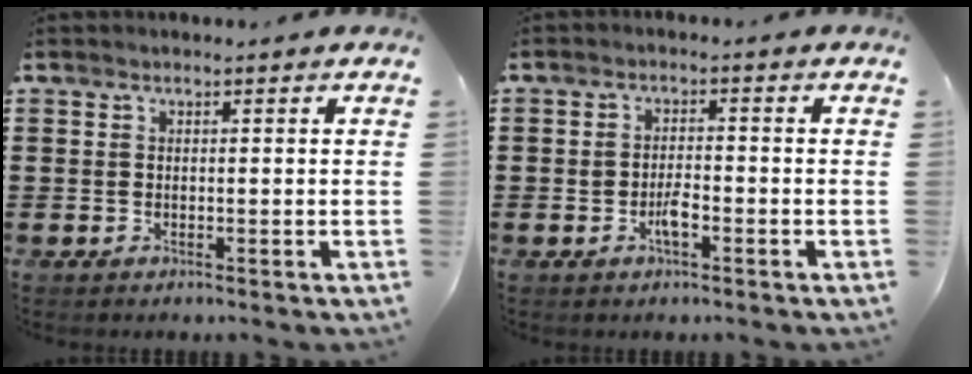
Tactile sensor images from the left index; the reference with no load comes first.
{"total": 3.0, "force": [-1.2, 1.0, 2.6], "torque": [-0.053, 0.003, -0.023]}